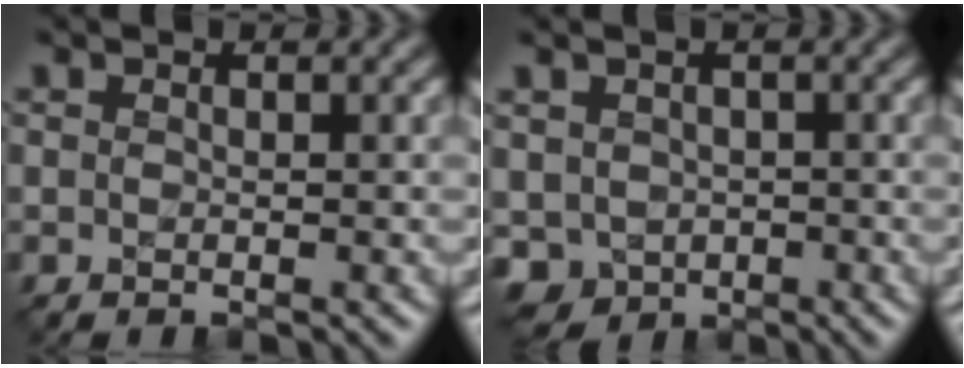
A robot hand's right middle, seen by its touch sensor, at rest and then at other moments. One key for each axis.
{"total": 3.9, "fx": -1.0, "fy": 3.4, "fz": 1.6, "tx": -0.033, "ty": -0.007, "tz": -0.022}